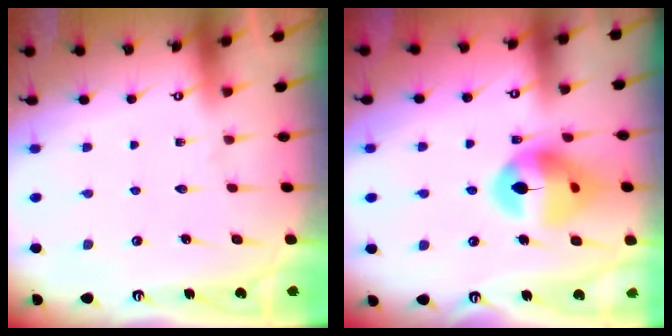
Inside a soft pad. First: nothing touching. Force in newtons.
{"total": 14.3, "press": 14.2, "slide": 1.6}